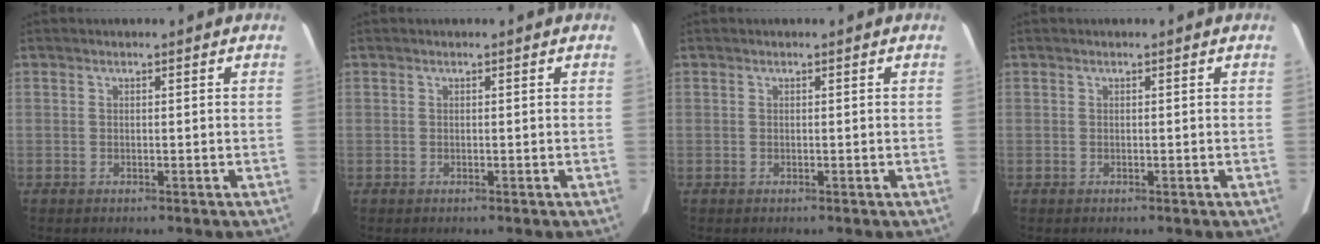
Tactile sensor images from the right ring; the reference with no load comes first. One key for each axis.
{"total": 0.0}
{"total": 0.0}
{"total": 0.0}